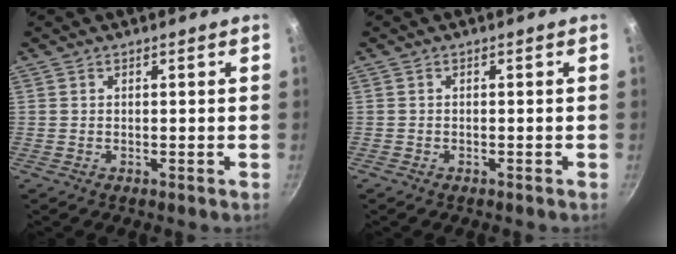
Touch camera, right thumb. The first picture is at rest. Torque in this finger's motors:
{"motor_torque": [-0.18, 0.00, -0.48, 0.53, -0.03]}